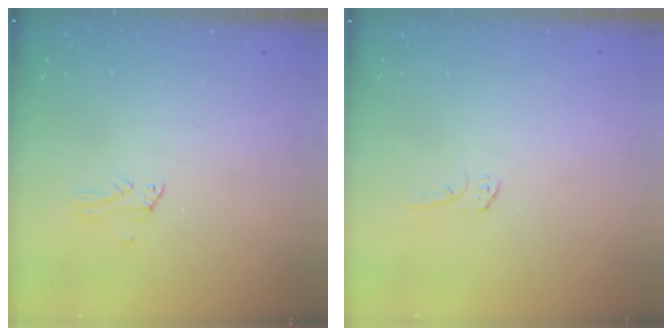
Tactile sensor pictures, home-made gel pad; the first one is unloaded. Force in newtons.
{"total": 4.1, "press": 4.0, "slide": 0.6}